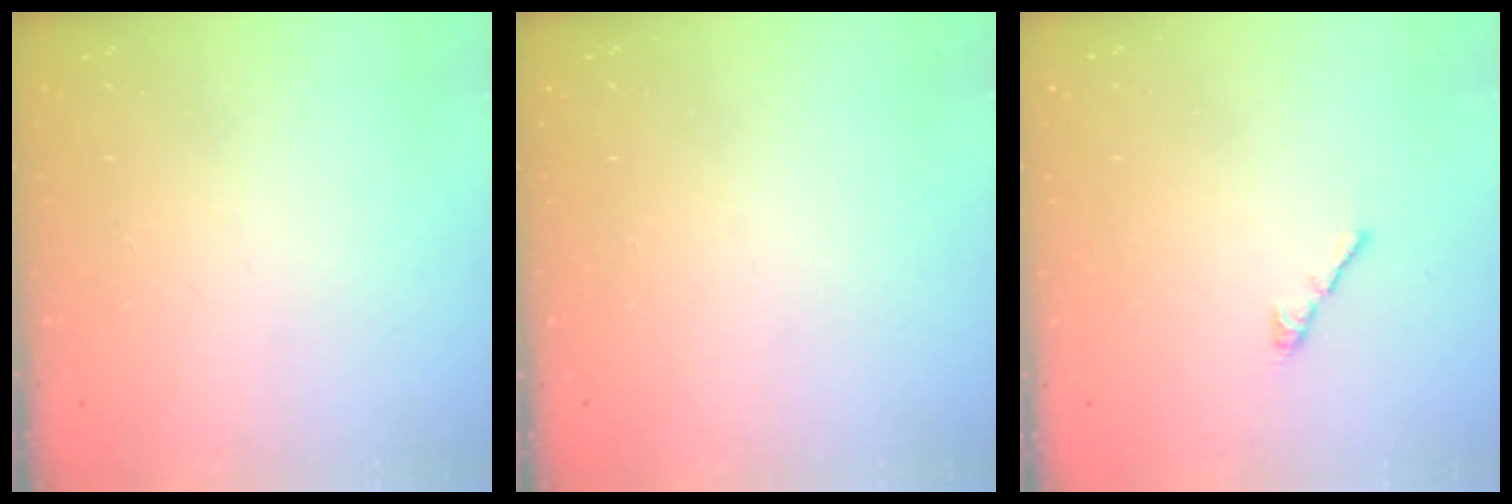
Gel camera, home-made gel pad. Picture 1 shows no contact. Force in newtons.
{"total": 0.0}
{"total": 0.6, "press": 0.4, "slide": 0.4}